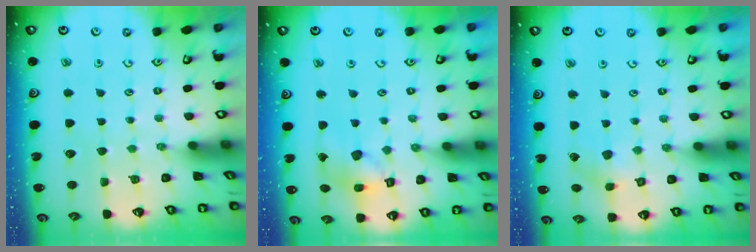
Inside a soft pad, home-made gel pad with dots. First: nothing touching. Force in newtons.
{"total": 11.6, "press": 11.5, "slide": 1.4}
{"total": 4.5, "press": 4.5, "slide": 0.4}